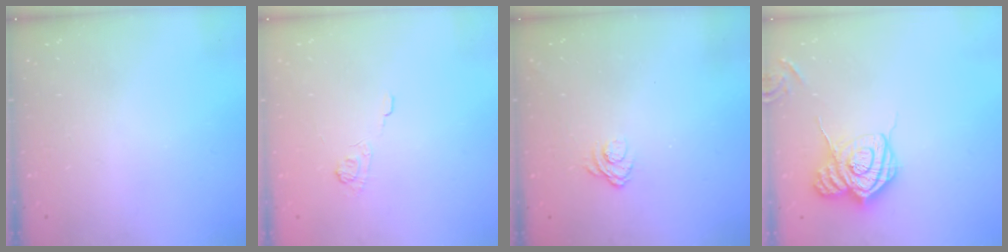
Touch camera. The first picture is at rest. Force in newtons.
{"total": 2.5, "press": 2.1, "slide": 1.4}
{"total": 5.1, "press": 4.9, "slide": 1.3}
{"total": 14.1, "press": 14.0, "slide": 1.3}